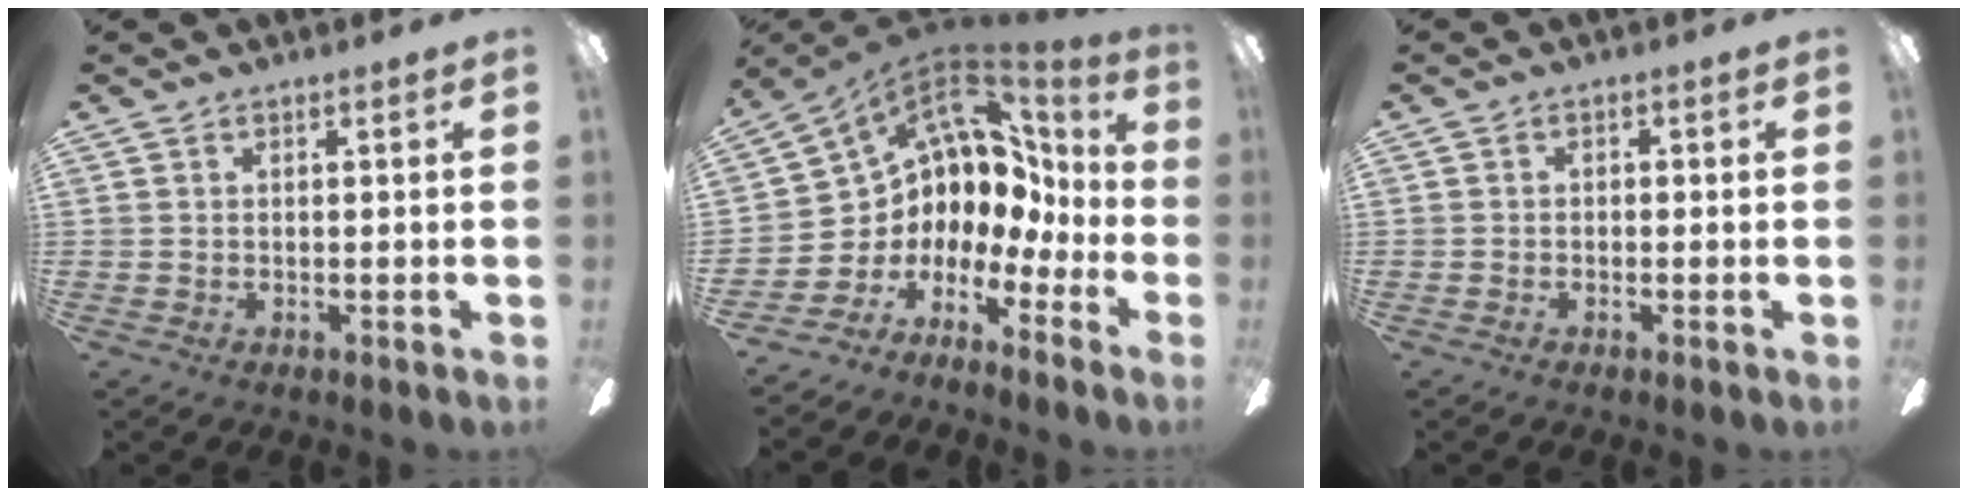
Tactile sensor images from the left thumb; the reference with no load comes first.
{"total": 5.5, "force": [3.2, 4.5, 0.8], "torque": [-0.036, -0.069, 0.060]}
{"total": 1.2, "force": [-0.9, 0.7, 0.5], "torque": [-0.009, 0.006, -0.019]}